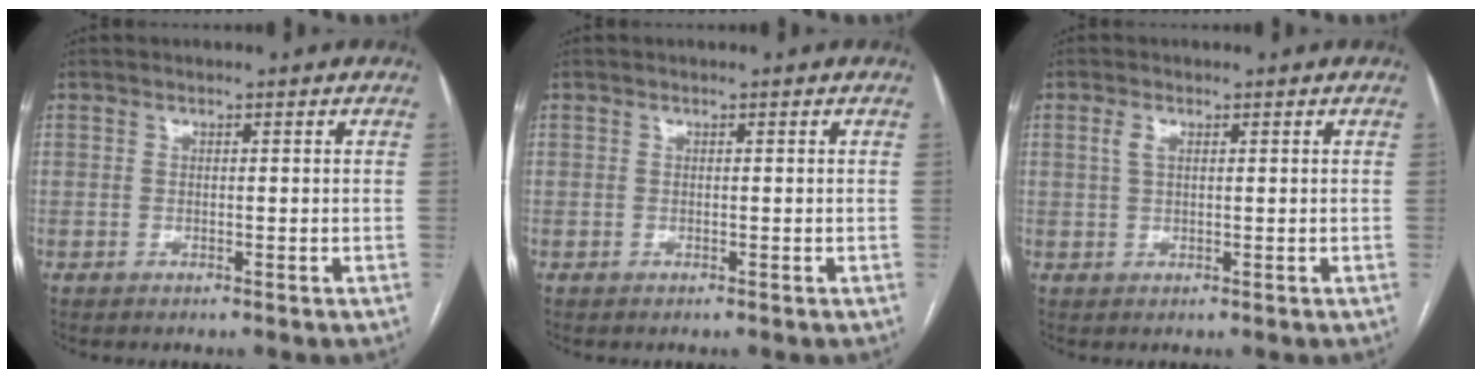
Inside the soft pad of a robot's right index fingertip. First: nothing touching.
{"total": 0.0}
{"total": 1.8, "force": [0.7, 0.8, 1.4], "torque": [-0.033, 0.008, 0.017]}